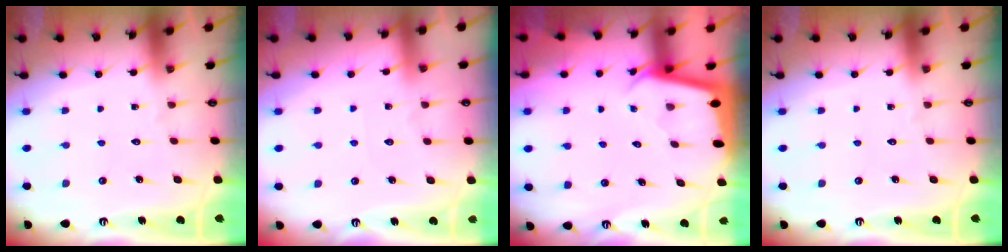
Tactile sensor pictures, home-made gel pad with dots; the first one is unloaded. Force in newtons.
{"total": 1.7, "press": 1.6, "slide": 0.3}
{"total": 2.3, "press": 2.3, "slide": 0.1}
{"total": 0.0}